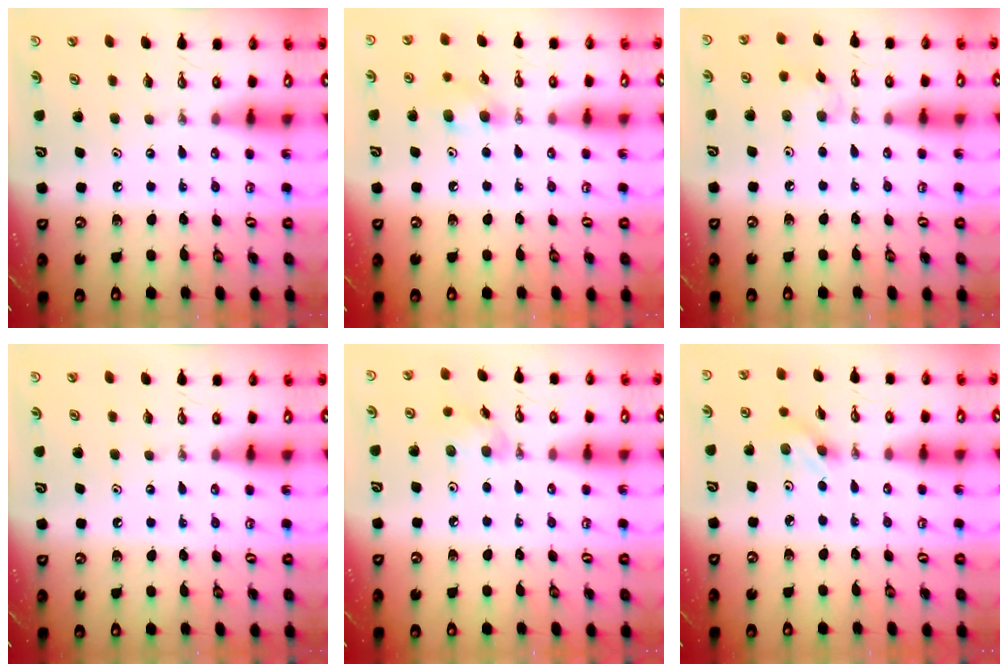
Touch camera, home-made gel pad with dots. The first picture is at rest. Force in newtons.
{"total": 7.0, "press": 6.8, "slide": 1.5}
{"total": 6.7, "press": 6.6, "slide": 0.8}
{"total": 0.0}
{"total": 5.7, "press": 5.7, "slide": 0.8}
{"total": 2.8, "press": 2.5, "slide": 1.3}